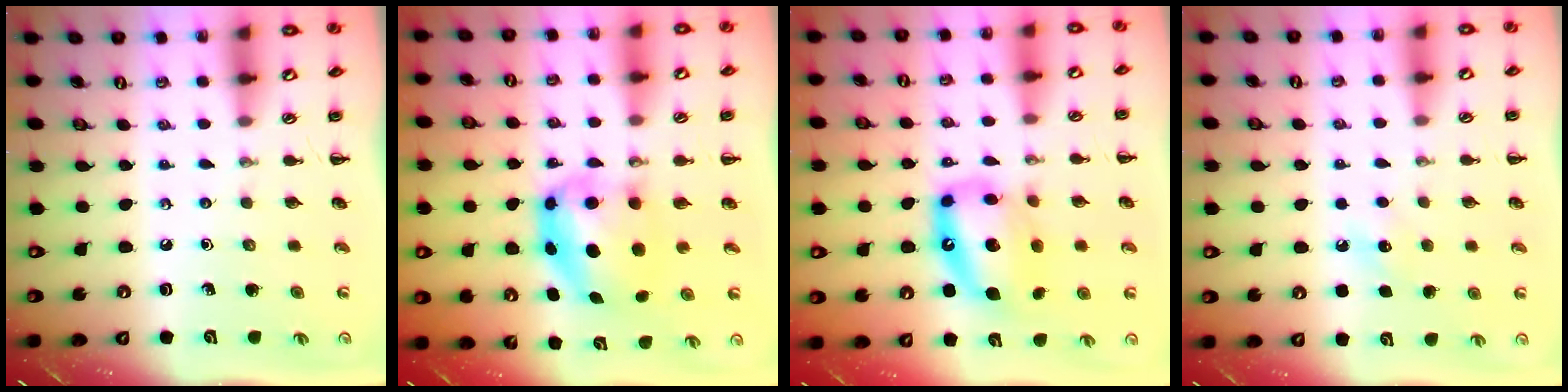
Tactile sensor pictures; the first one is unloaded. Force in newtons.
{"total": 7.4, "press": 7.3, "slide": 1.2}
{"total": 14.5, "press": 14.0, "slide": 3.9}
{"total": 6.4, "press": 6.3, "slide": 1.5}